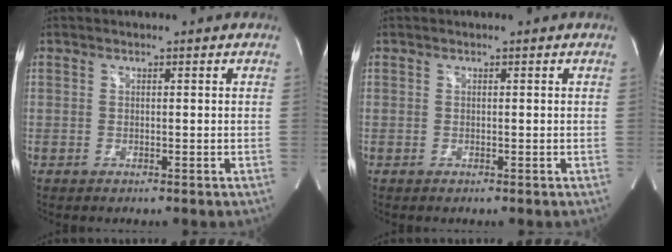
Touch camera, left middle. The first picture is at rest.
{"total": 0.0}